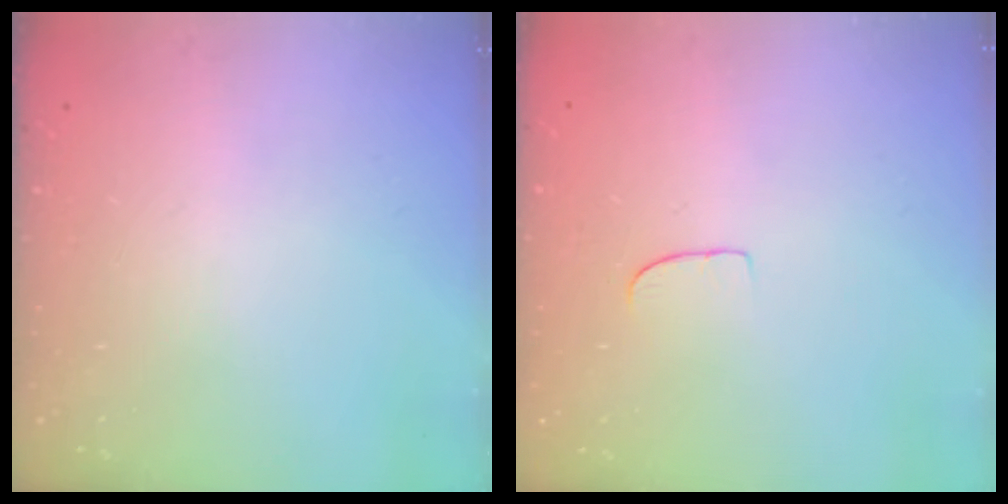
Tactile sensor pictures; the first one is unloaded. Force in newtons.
{"total": 5.0, "press": 4.9, "slide": 0.5}